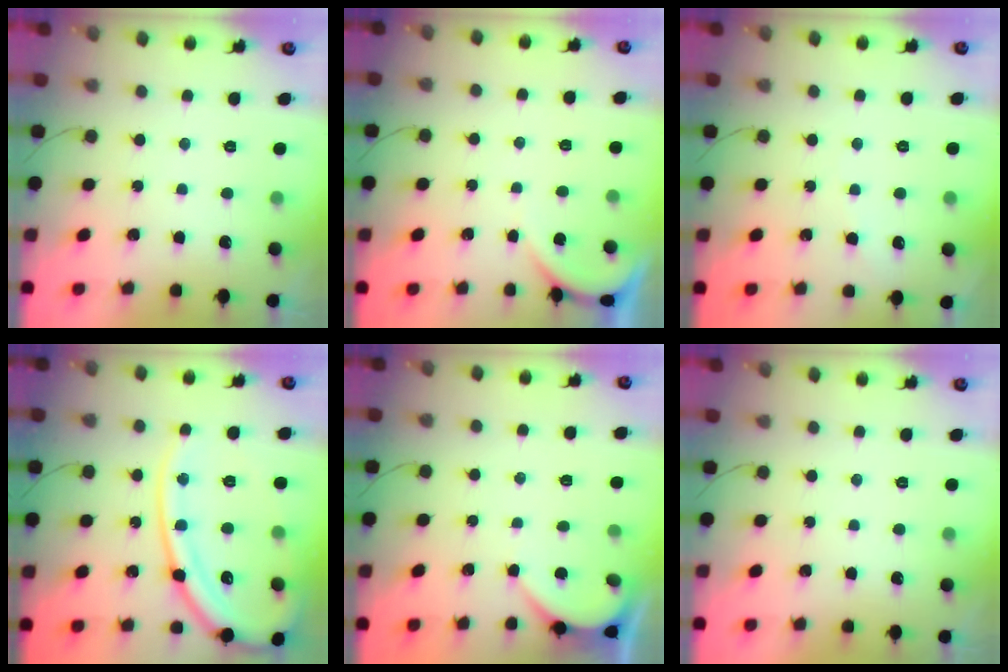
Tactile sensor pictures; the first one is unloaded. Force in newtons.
{"total": 1.6, "press": 1.6, "slide": 0.1}
{"total": 2.4, "press": 2.4, "slide": 0.3}
{"total": 17.9, "press": 17.8, "slide": 2.1}
{"total": 3.5, "press": 3.5, "slide": 0.3}
{"total": 0.0}